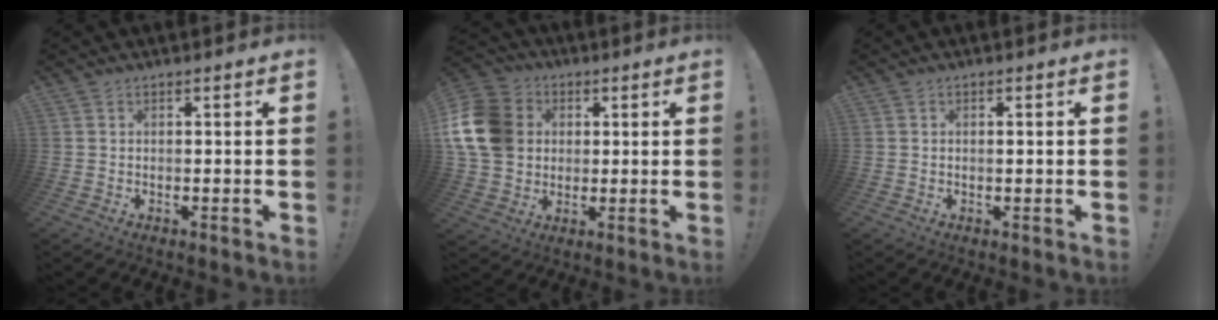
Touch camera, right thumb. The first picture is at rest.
{"total": 16.9, "force": [3.1, 13.9, 9.0], "torque": [-0.162, -0.001, 0.065]}
{"total": 0.6, "force": [0.0, -0.1, 0.6], "torque": [-0.006, -0.003, -0.001]}